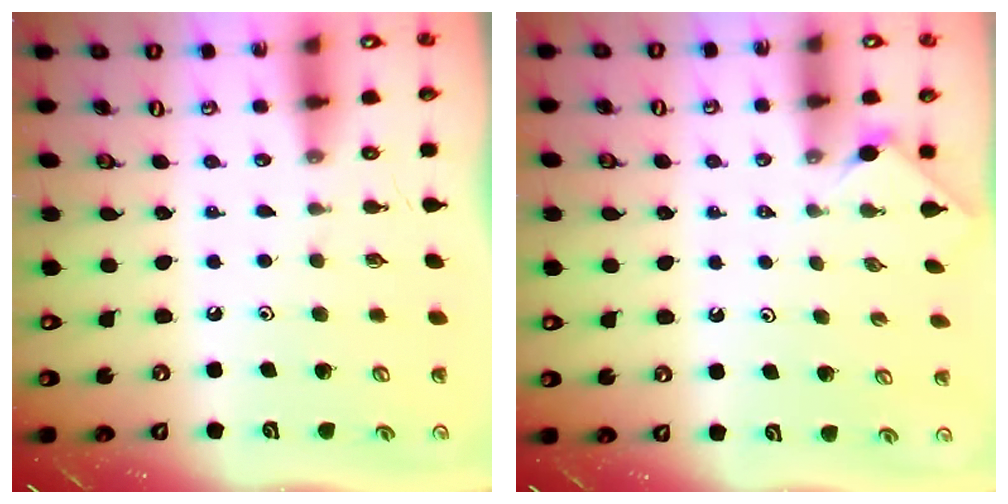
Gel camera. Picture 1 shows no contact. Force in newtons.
{"total": 1.7, "press": 1.7, "slide": 0.4}